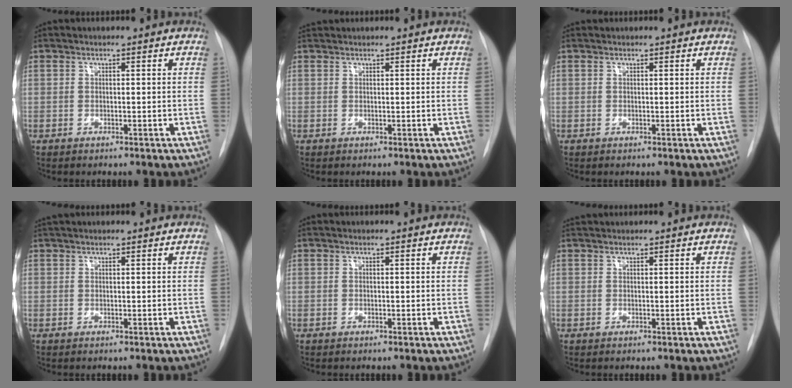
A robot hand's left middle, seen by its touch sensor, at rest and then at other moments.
{"total": 1.3, "force": [1.3, 0.0, 0.3], "torque": [-0.007, 0.021, 0.028]}
{"total": 0.5, "force": [0.5, 0.1, 0.0], "torque": [-0.002, 0.017, 0.013]}
{"total": 2.6, "force": [2.3, 0.4, 1.1], "torque": [-0.014, 0.031, 0.040]}
{"total": 0.0}
{"total": 1.7, "force": [1.6, 0.1, 0.5], "torque": [-0.007, 0.025, 0.031]}